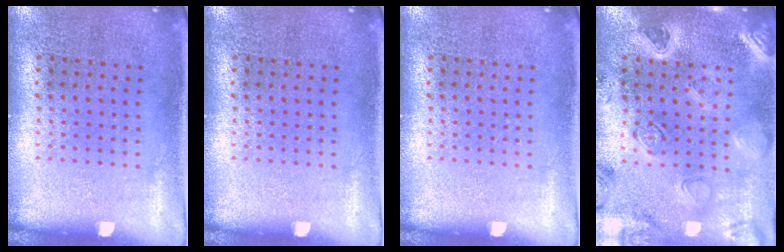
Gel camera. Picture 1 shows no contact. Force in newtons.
{"total": 0.0}
{"total": 0.0}
{"total": 2.2, "press": 2.2, "slide": 0.3}